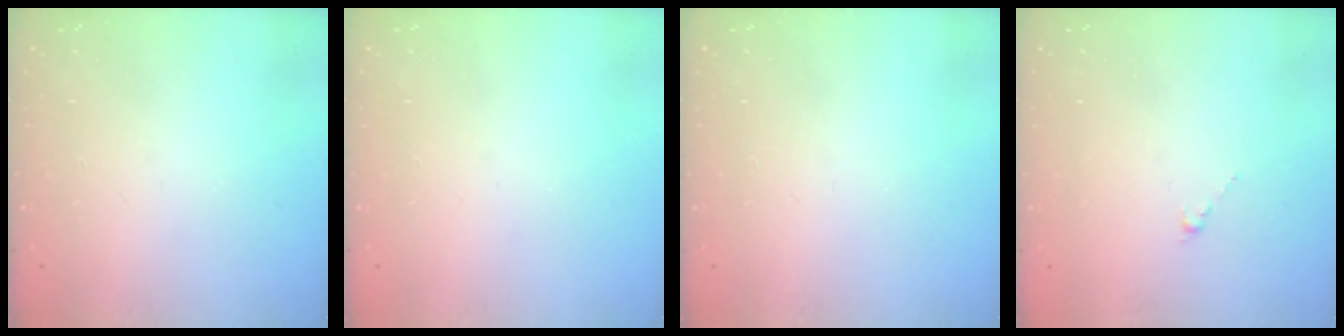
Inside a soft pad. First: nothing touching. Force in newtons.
{"total": 0.0}
{"total": 0.0}
{"total": 0.0}